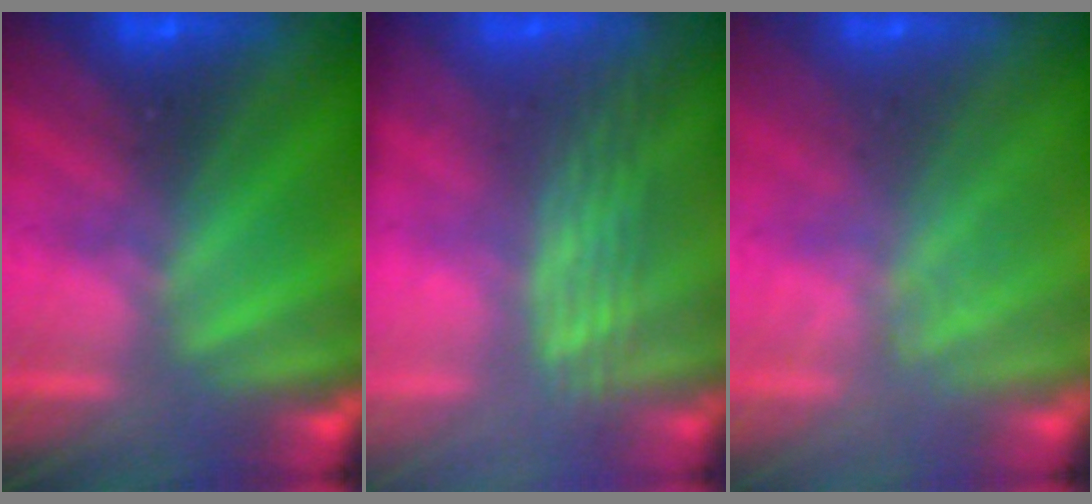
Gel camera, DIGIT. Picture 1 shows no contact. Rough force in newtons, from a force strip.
{"total": 3.1}
{"total": 1.7}